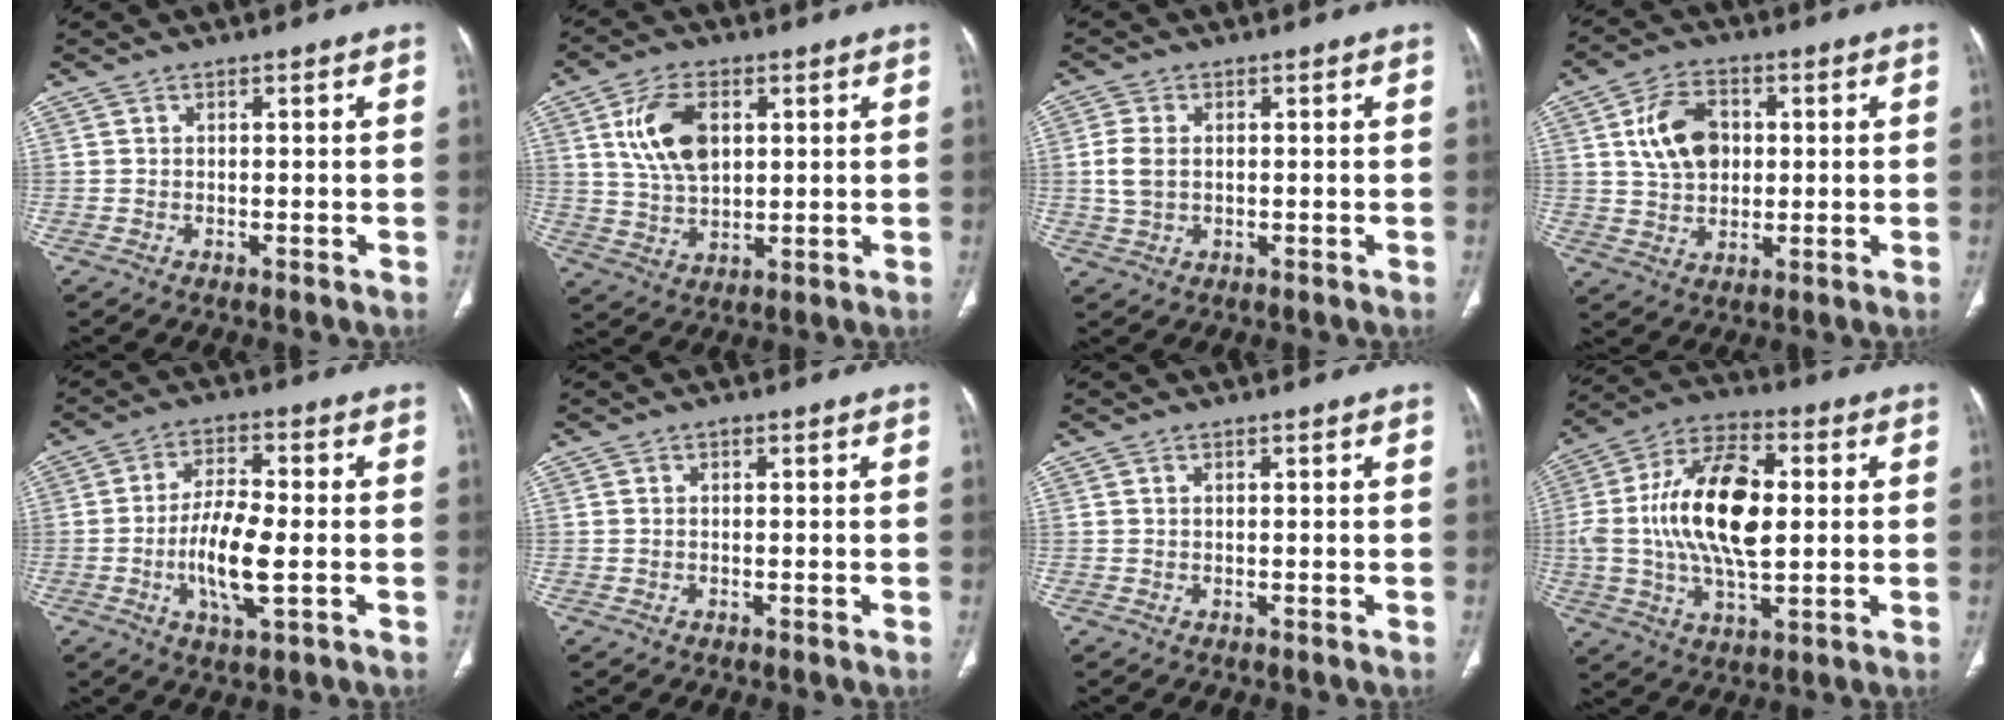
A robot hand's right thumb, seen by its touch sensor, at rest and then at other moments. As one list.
[{"total": 10.8, "force": [3.1, 6.5, 8.1], "torque": [-0.142, -0.007, 0.062]}, {"total": 4.7, "force": [0.2, 3.2, 3.4], "torque": [-0.082, 0.004, 0.006]}, {"total": 10.4, "force": [2.0, 7.4, 7.1], "torque": [-0.106, 0.001, 0.036]}, {"total": 10.0, "force": [-1.9, 3.2, 9.3], "torque": [-0.181, 0.002, -0.039]}, {"total": 0.6, "force": [0.0, 0.5, 0.4], "torque": [-0.006, 0.001, -0.001]}, {"total": 0.0}, {"total": 19.4, "force": [1.5, 9.8, 16.7], "torque": [-0.311, 0.013, 0.022]}]